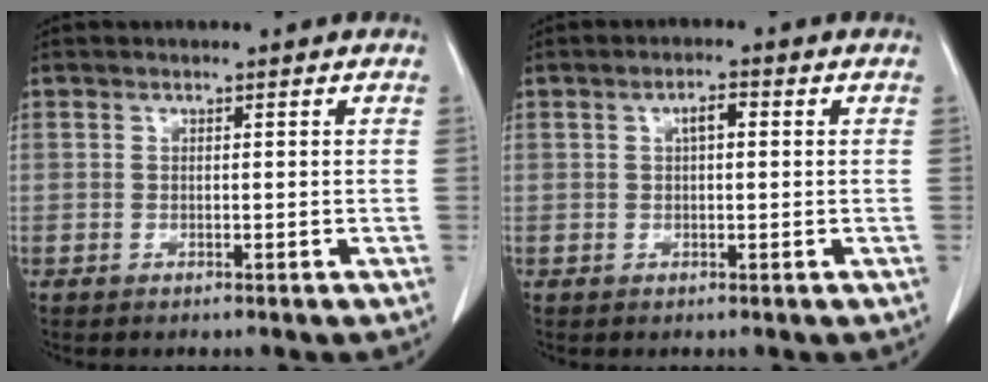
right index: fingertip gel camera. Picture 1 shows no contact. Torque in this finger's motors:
{"motor_torque": [0.27, 0.17, 0.06, 0.04]}